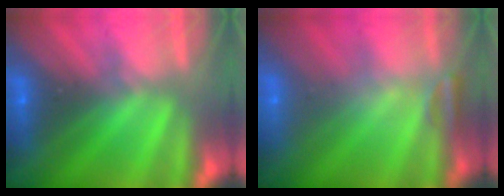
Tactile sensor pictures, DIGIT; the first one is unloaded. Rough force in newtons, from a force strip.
{"total": 2.4}